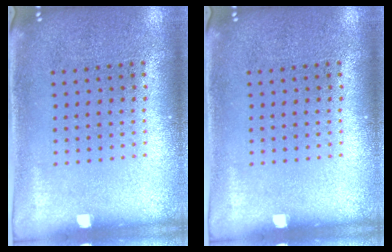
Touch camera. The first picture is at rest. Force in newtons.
{"total": 0.0}